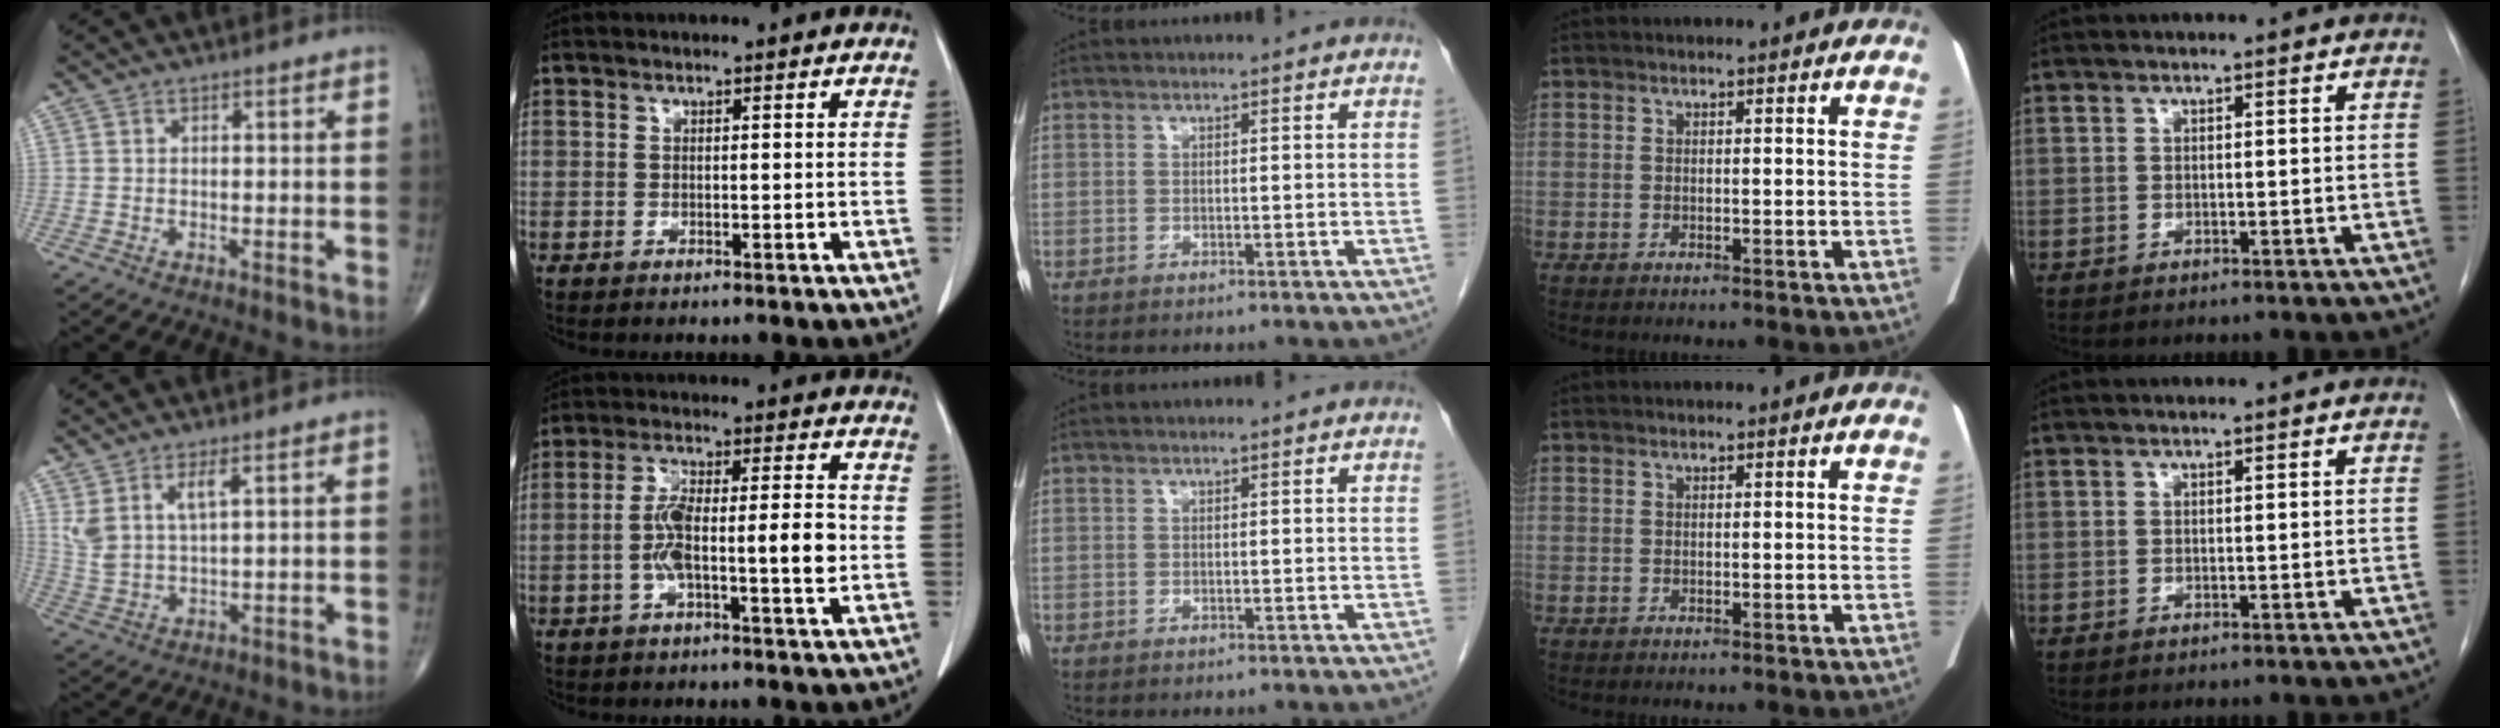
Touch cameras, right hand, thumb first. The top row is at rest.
{"thumb": {"total": 5.6, "force": [2.8, 1.5, 4.6], "torque": [-0.104, -0.018, 0.066]}, "index": {"total": 9.7, "force": [-1.5, 1.7, 9.5], "torque": [-0.170, 0.016, -0.028]}}